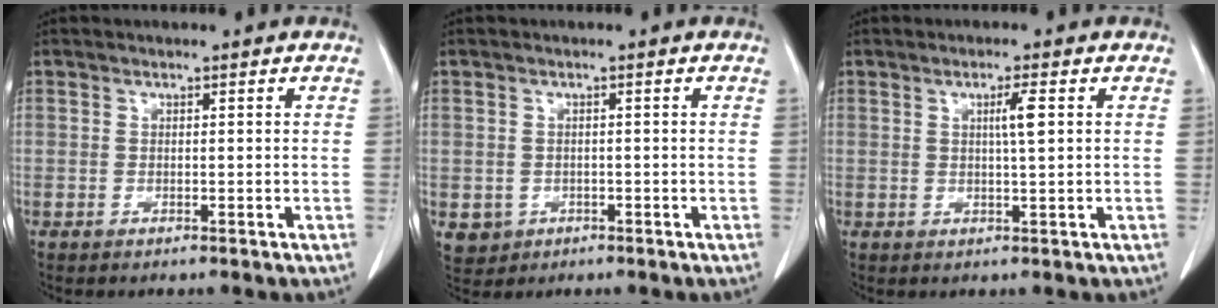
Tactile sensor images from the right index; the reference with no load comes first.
{"total": 3.2, "force": [-1.0, 3.0, 0.5], "torque": [-0.005, 0.005, -0.007]}
{"total": 2.8, "force": [0.8, -0.2, 2.7], "torque": [-0.045, 0.000, 0.014]}